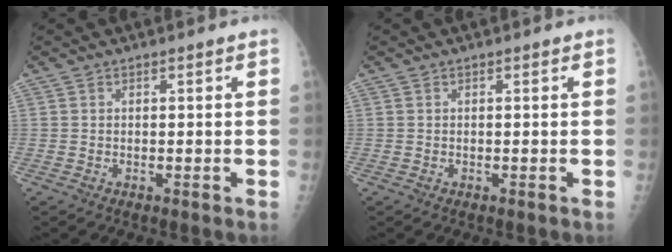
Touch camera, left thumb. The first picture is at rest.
{"total": 0.0}